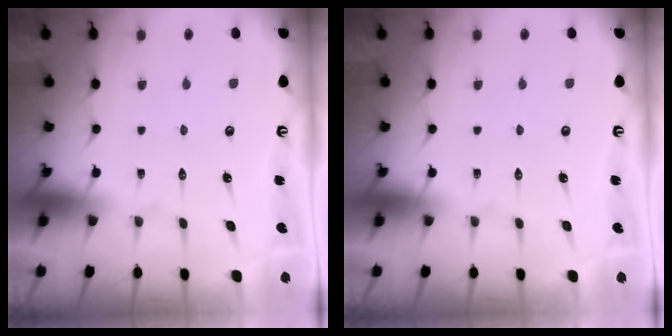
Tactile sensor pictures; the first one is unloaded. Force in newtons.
{"total": 0.0}